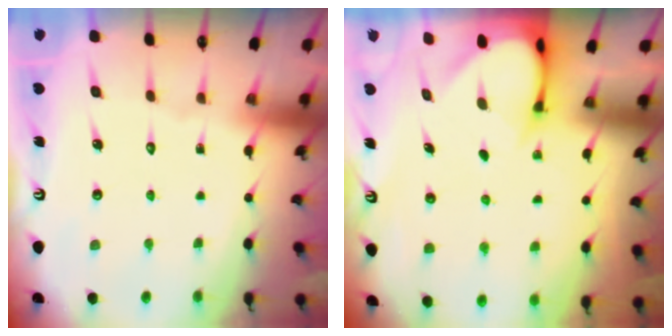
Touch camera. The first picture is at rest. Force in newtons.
{"total": 3.4, "press": 3.4, "slide": 0.3}